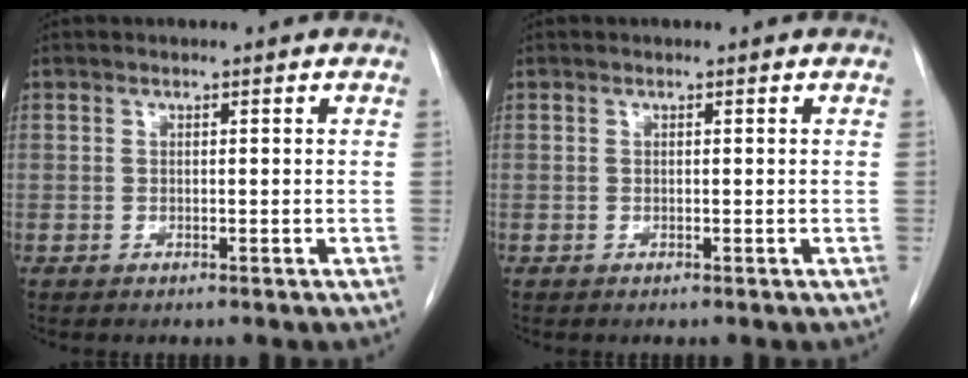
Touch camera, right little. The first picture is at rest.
{"total": 0.0}